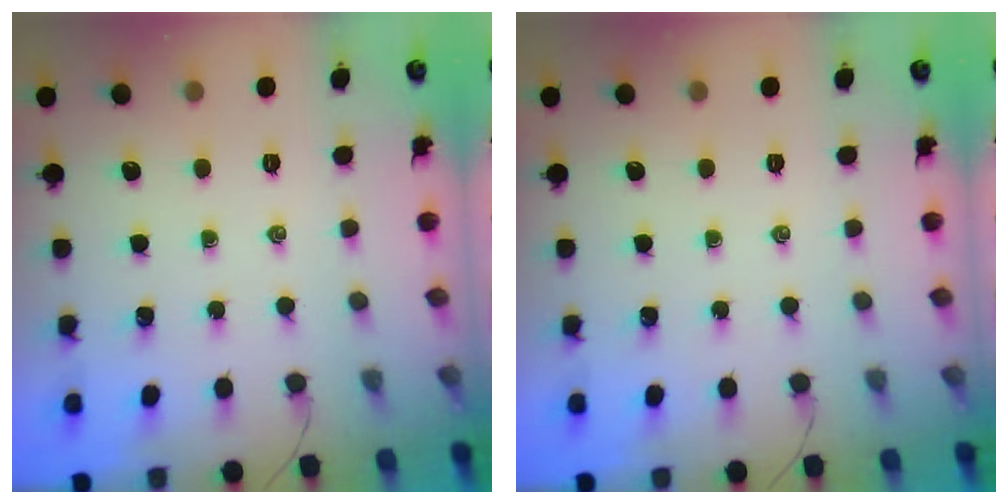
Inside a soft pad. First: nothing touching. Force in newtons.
{"total": 0.0}